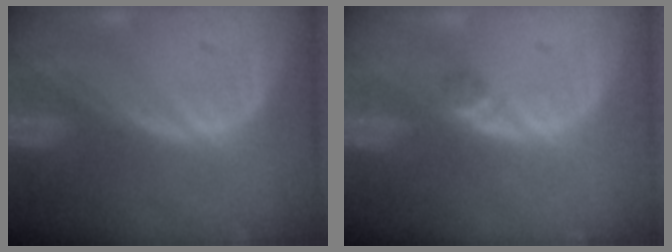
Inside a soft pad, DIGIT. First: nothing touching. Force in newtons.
{"total": 1.3, "press": 1.1, "slide": 0.7}